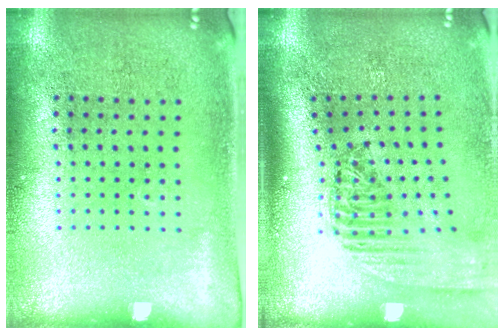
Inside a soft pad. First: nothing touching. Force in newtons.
{"total": 2.4, "press": 1.8, "slide": 1.6}